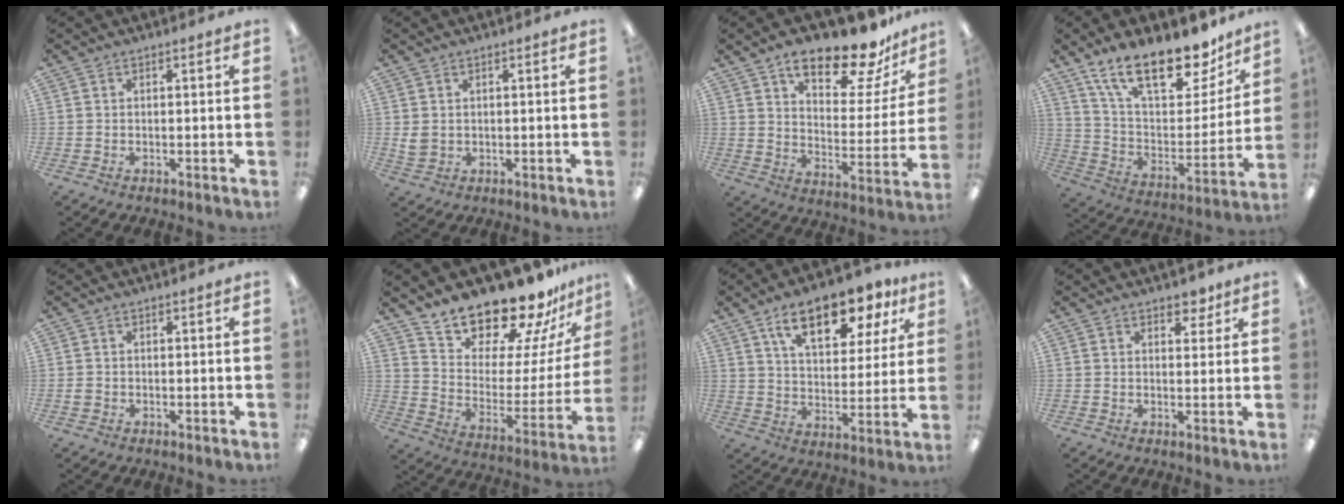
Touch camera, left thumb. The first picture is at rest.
{"total": 2.8, "force": [0.9, 2.3, 1.3], "torque": [-0.018, 0.000, 0.016]}
{"total": 17.5, "force": [13.6, 6.0, 9.4], "torque": [-0.137, -0.087, 0.227]}
{"total": 21.9, "force": [16.5, 8.3, 11.6], "torque": [-0.193, -0.108, 0.289]}
{"total": 1.0, "force": [-0.2, 0.9, 0.4], "torque": [-0.006, 0.004, -0.004]}
{"total": 19.8, "force": [18.1, 5.8, 5.6], "torque": [-0.092, -0.155, 0.312]}
{"total": 16.1, "force": [10.2, 7.3, 10.0], "torque": [-0.156, -0.039, 0.174]}
{"total": 3.9, "force": [2.9, 2.1, 1.4], "torque": [0.000, -0.011, 0.048]}